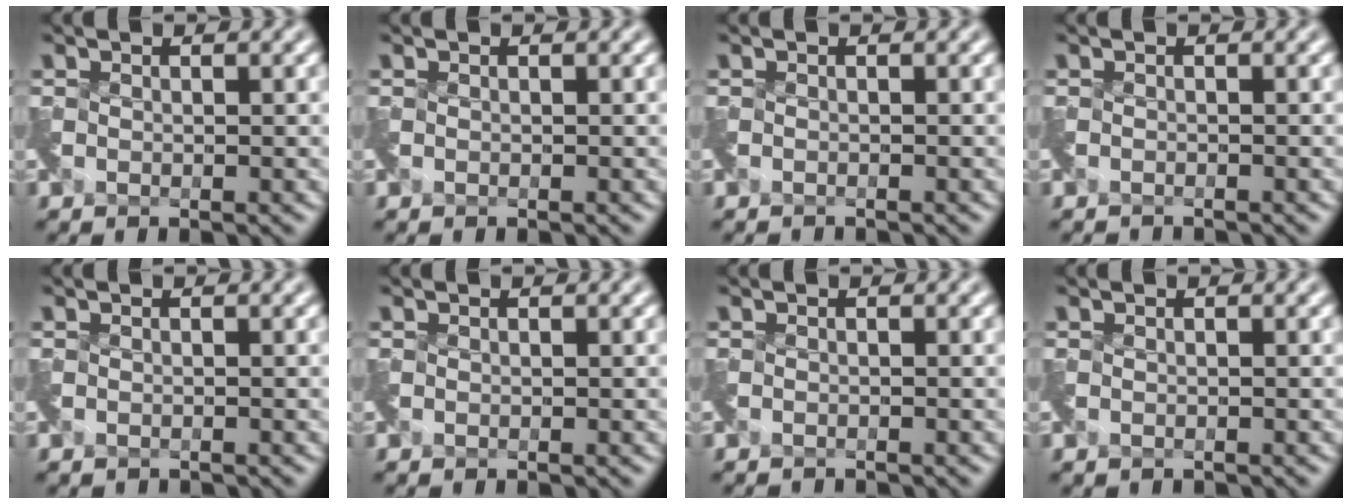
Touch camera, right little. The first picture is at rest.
{"total": 0.0}
{"total": 1.0, "force": [-1.0, -0.1, -0.2], "torque": [0.003, -0.013, -0.024]}
{"total": 1.3, "force": [-1.3, -0.1, -0.3], "torque": [0.004, -0.014, -0.029]}
{"total": 0.7, "force": [-0.7, 0.3, 0.1], "torque": [-0.003, -0.010, -0.019]}
{"total": 0.0}
{"total": 1.0, "force": [-1.0, -0.1, -0.3], "torque": [0.004, -0.013, -0.024]}
{"total": 0.6, "force": [-0.4, 0.3, 0.2], "torque": [-0.006, -0.007, -0.012]}